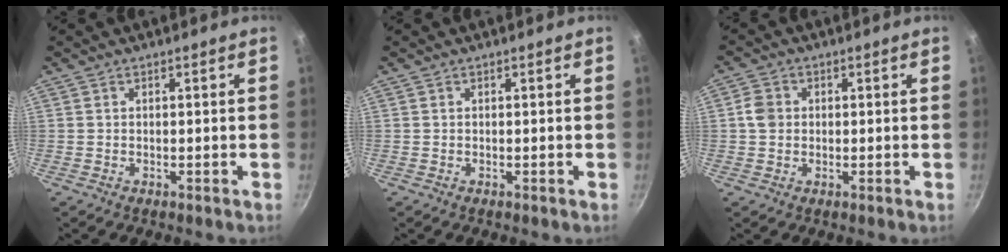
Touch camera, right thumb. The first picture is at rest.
{"total": 0.0}
{"total": 3.6, "force": [0.2, 3.1, 1.8], "torque": [-0.023, 0.007, -0.005]}